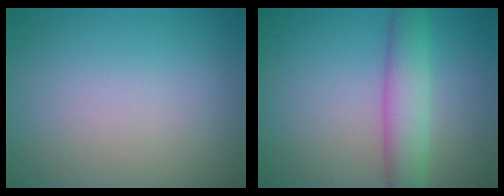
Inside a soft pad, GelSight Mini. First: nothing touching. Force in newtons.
{"total": 4.3, "press": 4.3, "slide": 0.1}